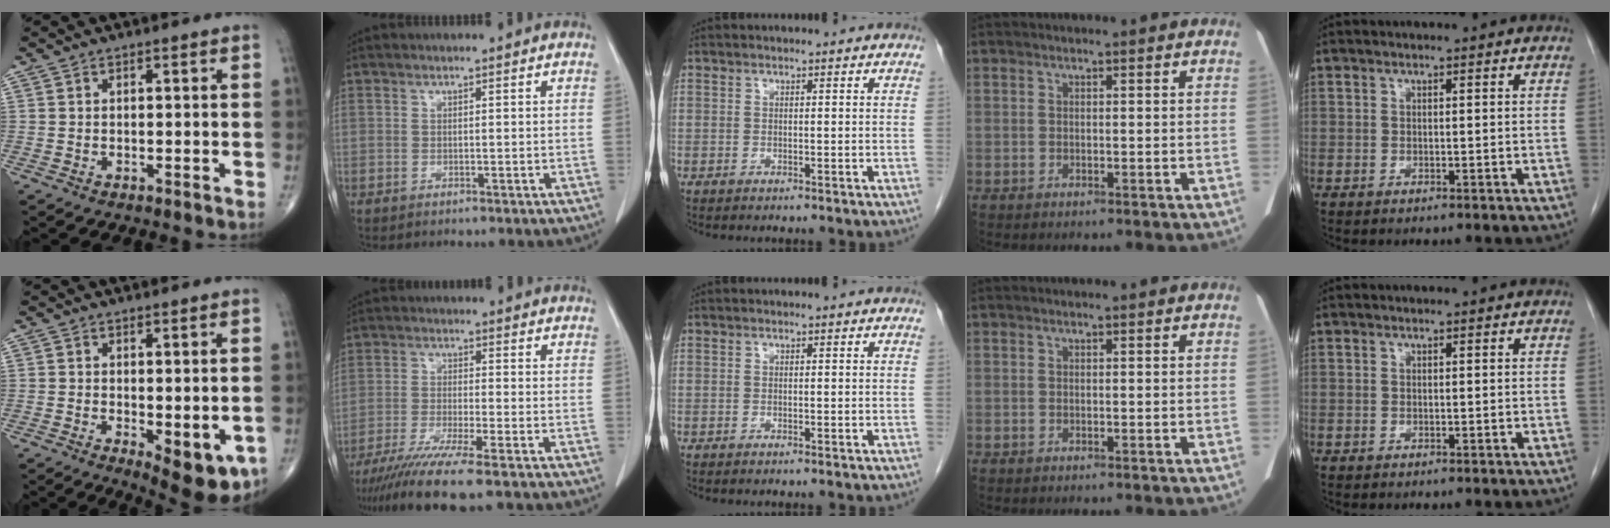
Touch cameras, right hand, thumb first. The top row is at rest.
{"thumb": {"total": 10.0, "force": [-3.1, 4.3, 8.4], "torque": [-0.098, -0.014, -0.035]}, "index": {"total": 9.9, "force": [-7.5, -0.7, 6.4], "torque": [-0.105, -0.028, -0.123]}}